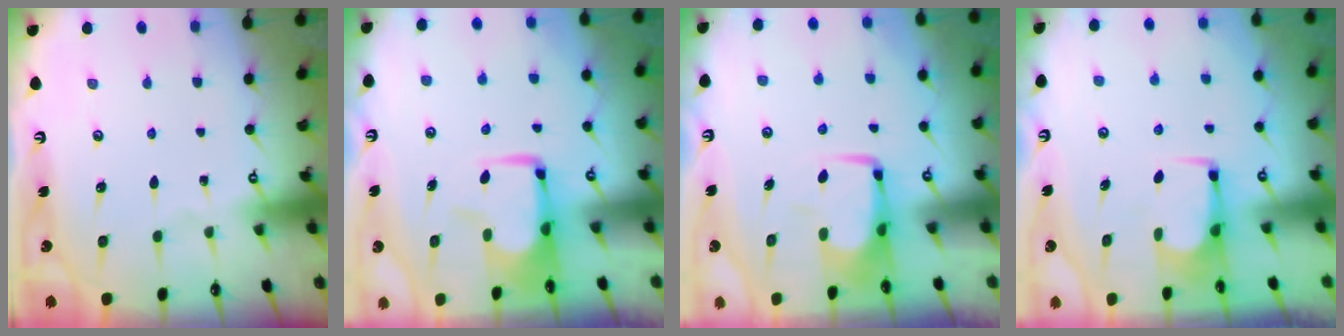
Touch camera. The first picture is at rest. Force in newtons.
{"total": 0.8, "press": 0.5, "slide": 0.6}
{"total": 0.0}
{"total": 2.4, "press": 2.4, "slide": 0.4}